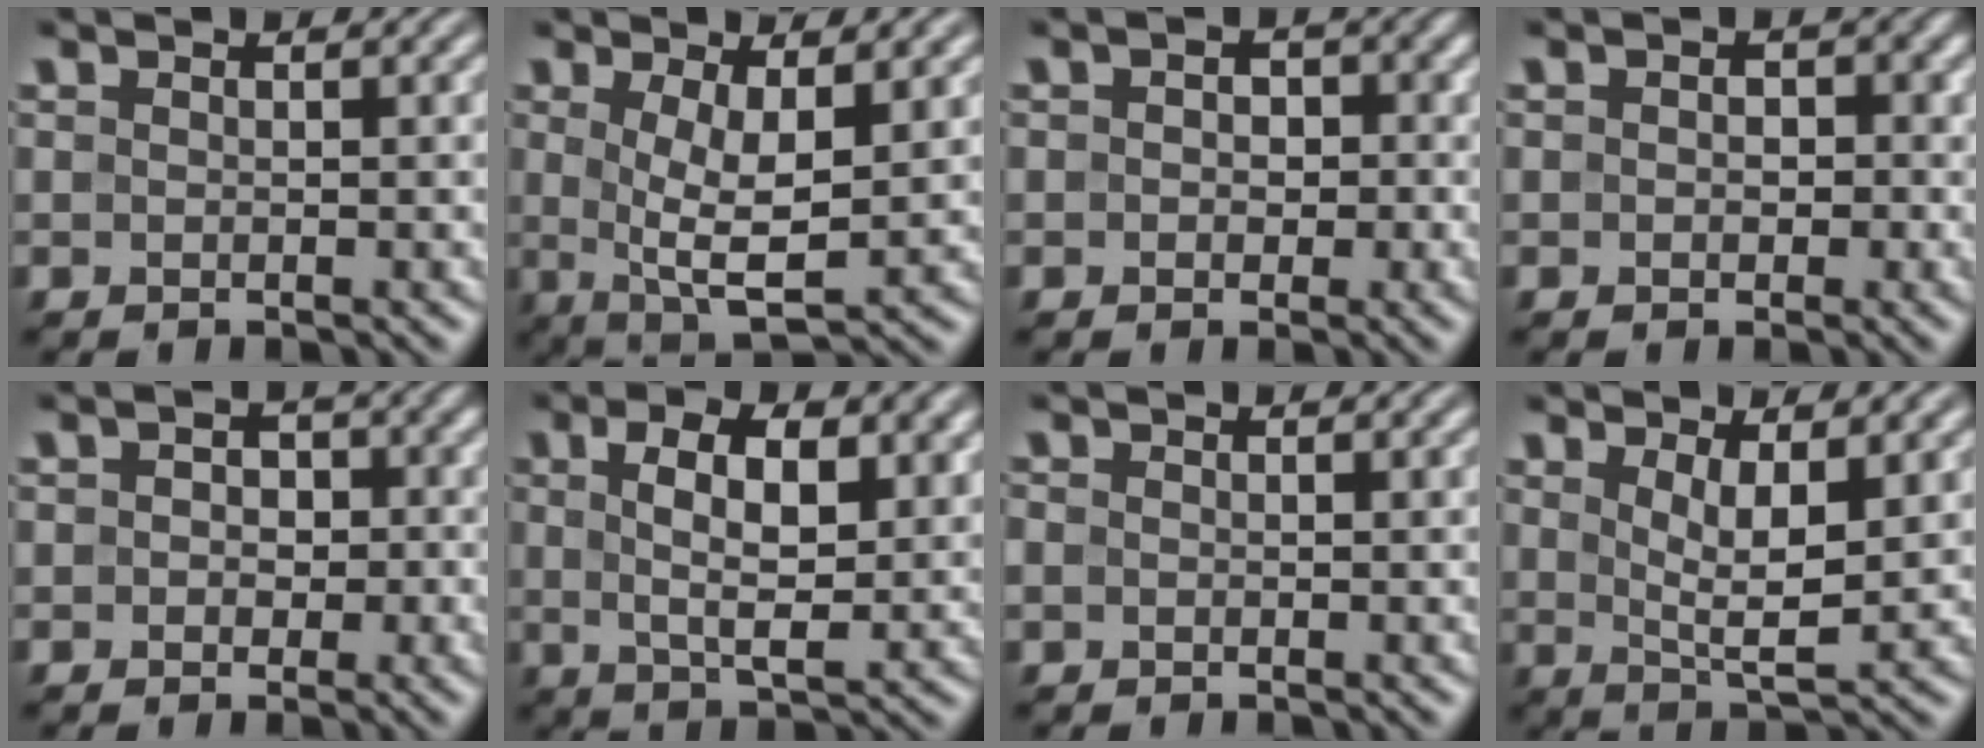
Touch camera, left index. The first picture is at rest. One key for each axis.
{"total": 5.0, "fx": 0.8, "fy": 1.5, "fz": 4.7, "tx": -0.085, "ty": -0.009, "tz": 0.019}
{"total": 2.4, "fx": 0.4, "fy": 2.1, "fz": 1.2, "tx": 0.008, "ty": 0.010, "tz": -0.013}
{"total": 1.6, "fx": 0.1, "fy": 1.3, "fz": 0.8, "tx": 0.002, "ty": 0.002, "tz": -0.008}
{"total": 2.9, "fx": 0.3, "fy": 2.6, "fz": 1.4, "tx": 0.010, "ty": 0.011, "tz": -0.022}
{"total": 6.9, "fx": 1.9, "fy": 3.1, "fz": 5.8, "tx": -0.101, "ty": 0.002, "tz": 0.032}
{"total": 0.6, "fx": -0.2, "fy": 0.5, "fz": 0.2, "tx": -0.004, "ty": -0.003, "tz": -0.004}
{"total": 3.9, "fx": 1.5, "fy": 1.2, "fz": 3.4, "tx": -0.066, "ty": -0.014, "tz": 0.033}